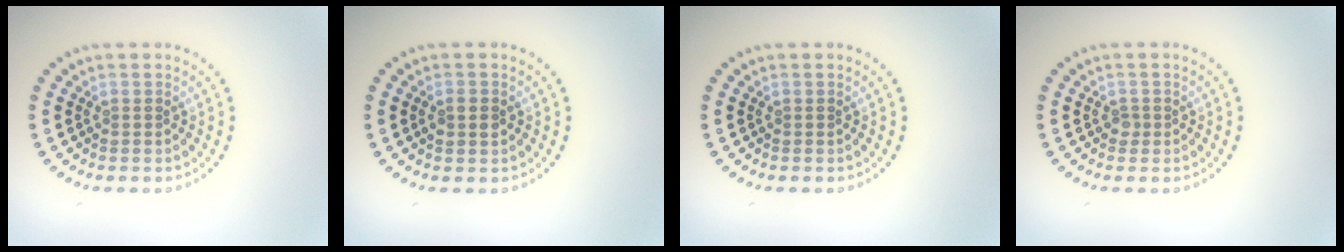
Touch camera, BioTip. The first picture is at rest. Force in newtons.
{"total": 1.4, "press": 1.4, "slide": 0.1}
{"total": 0.0}
{"total": 0.6, "press": 0.5, "slide": 0.4}